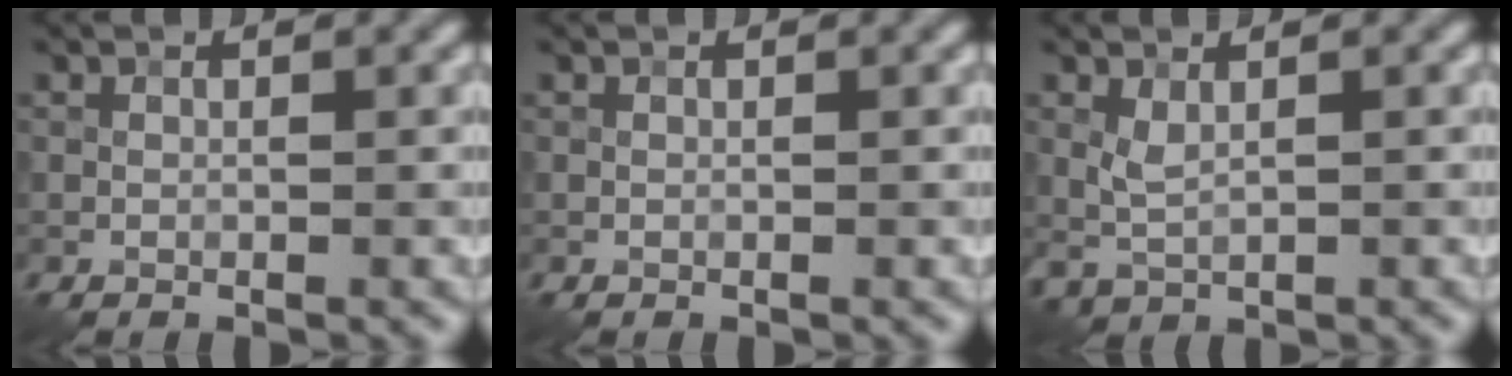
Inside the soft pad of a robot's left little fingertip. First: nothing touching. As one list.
[{"total": 0.0}, {"total": 1.4, "force": [0.5, 0.7, 1.2], "torque": [-0.030, -0.002, 0.016]}]